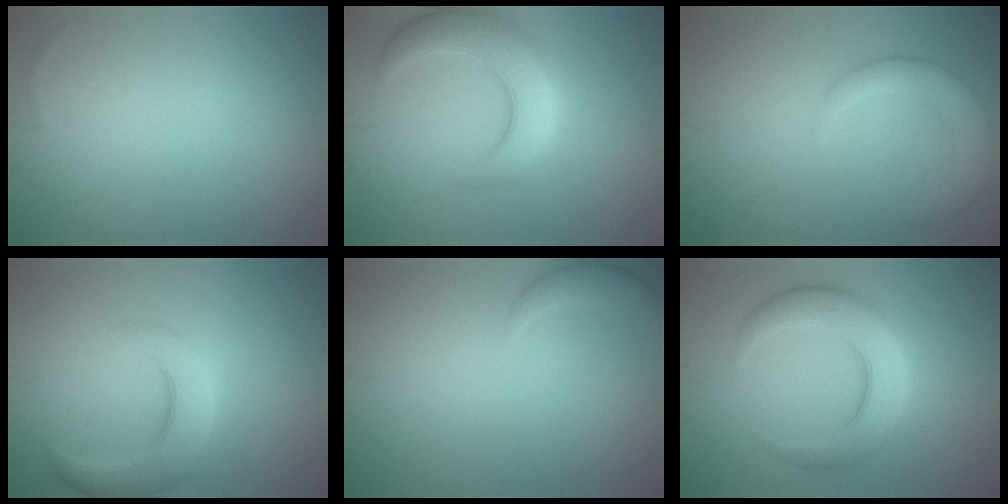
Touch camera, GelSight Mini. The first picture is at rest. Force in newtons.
{"total": 6.5, "press": 6.5, "slide": 0.3}
{"total": 3.5, "press": 3.5, "slide": 0.2}
{"total": 4.8, "press": 4.8, "slide": 0.2}
{"total": 2.3, "press": 2.3, "slide": 0.2}
{"total": 6.6, "press": 6.6, "slide": 0.4}